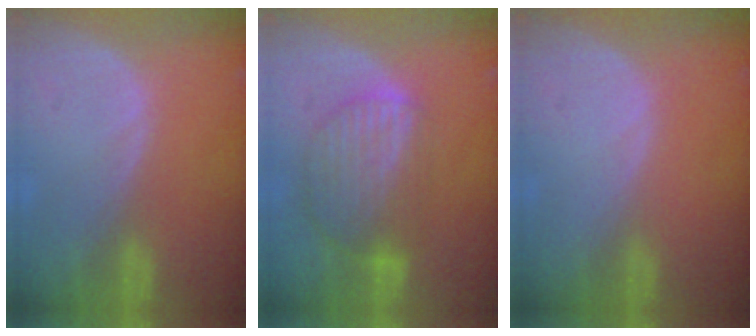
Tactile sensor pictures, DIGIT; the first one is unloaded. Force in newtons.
{"total": 8.7, "press": 7.6, "slide": 4.3}
{"total": 0.0}